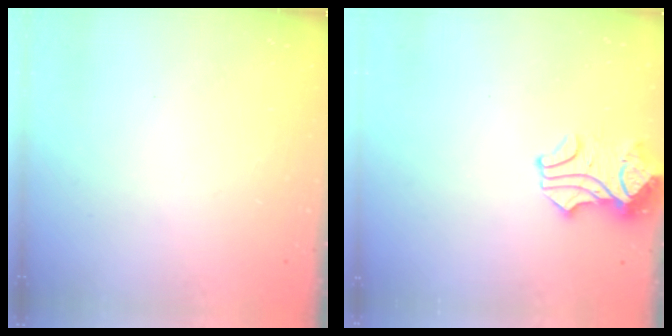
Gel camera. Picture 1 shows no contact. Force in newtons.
{"total": 1.2, "press": 0.1, "slide": 1.2}